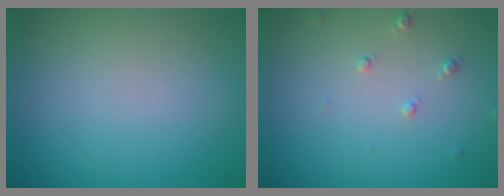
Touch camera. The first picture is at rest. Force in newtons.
{"total": 1.1, "press": 1.1, "slide": 0.2}